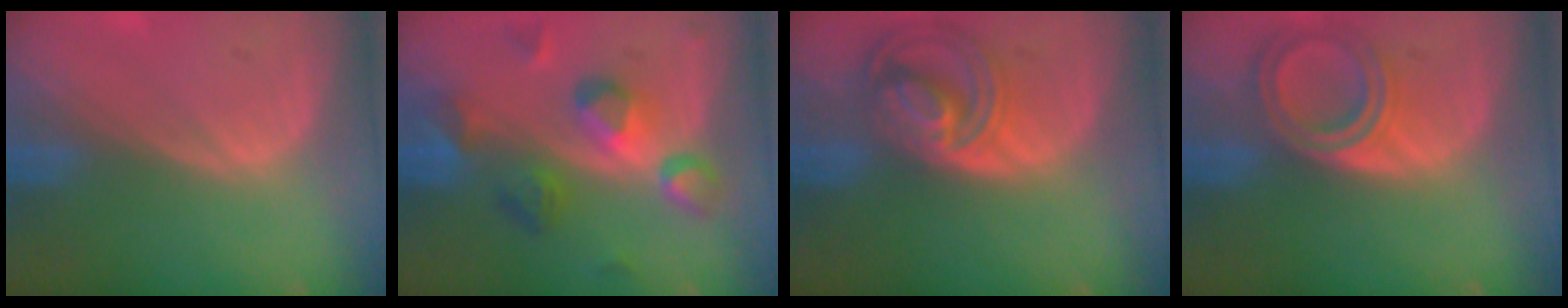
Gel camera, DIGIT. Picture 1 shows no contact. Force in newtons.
{"total": 7.9, "press": 7.8, "slide": 1.1}
{"total": 8.7, "press": 7.5, "slide": 4.4}
{"total": 6.6, "press": 5.9, "slide": 2.9}